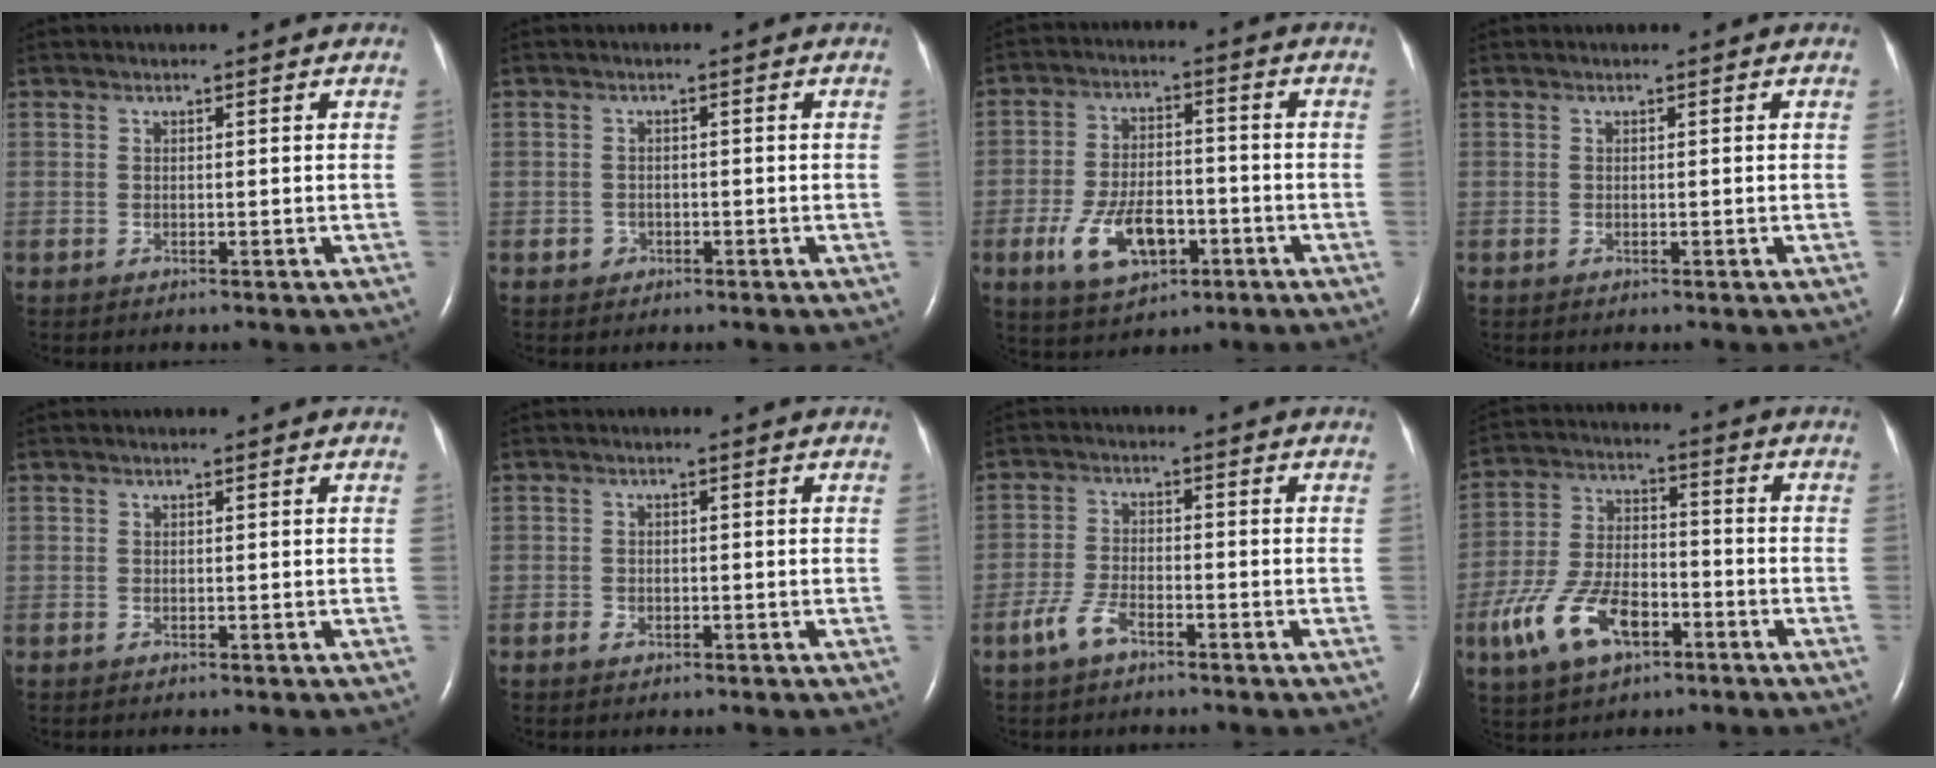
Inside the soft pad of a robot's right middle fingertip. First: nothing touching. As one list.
[{"total": 1.4, "force": [-0.7, 1.2, 0.2], "torque": [-0.001, 0.006, -0.010]}, {"total": 10.0, "force": [-3.9, 5.1, 7.6], "torque": [-0.154, 0.000, -0.062]}, {"total": 0.0}, {"total": 0.0}, {"total": 1.2, "force": [-0.6, 0.9, 0.6], "torque": [-0.012, 0.003, -0.007]}, {"total": 4.6, "force": [-3.0, 1.7, 3.1], "torque": [-0.074, -0.002, -0.058]}, {"total": 12.2, "force": [-5.7, 6.0, 9.0], "torque": [-0.202, 0.006, -0.100]}]